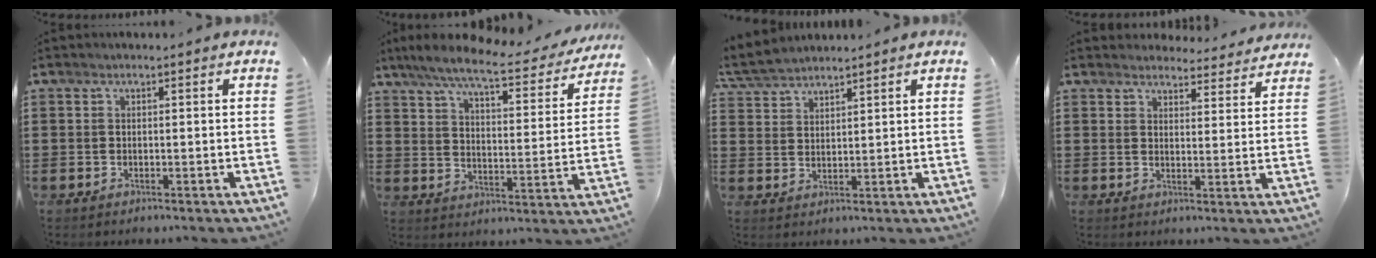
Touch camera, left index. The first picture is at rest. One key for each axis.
{"total": 7.9, "fx": 6.6, "fy": 0.5, "fz": 4.3, "tx": -0.110, "ty": -0.035, "tz": 0.111}
{"total": 3.8, "fx": 3.6, "fy": 0.6, "fz": 0.8, "tx": -0.031, "ty": -0.006, "tz": 0.067}
{"total": 4.2, "fx": 4.1, "fy": 0.6, "fz": 0.4, "tx": -0.013, "ty": -0.021, "tz": 0.075}